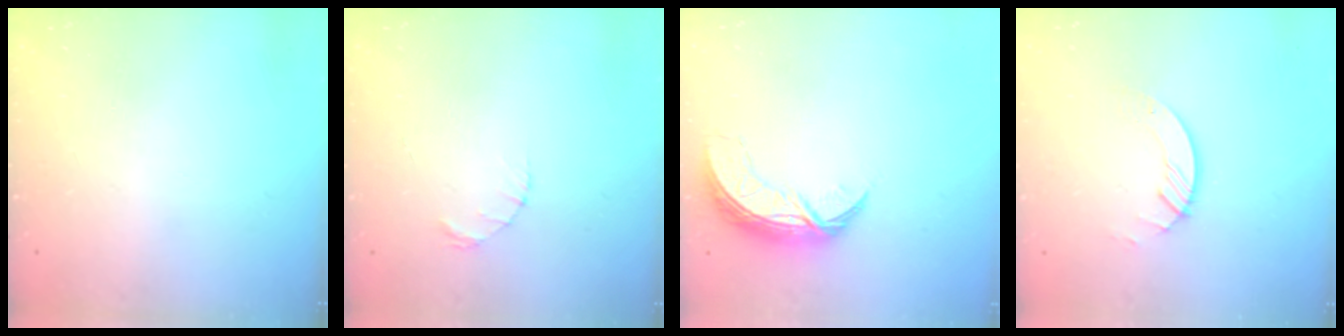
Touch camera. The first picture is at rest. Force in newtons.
{"total": 1.4, "press": 1.4, "slide": 0.2}
{"total": 7.8, "press": 7.8, "slide": 0.5}
{"total": 2.8, "press": 2.8, "slide": 0.3}